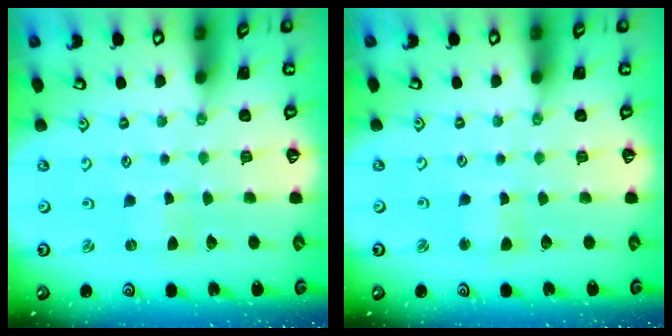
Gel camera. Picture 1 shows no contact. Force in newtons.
{"total": 1.7, "press": 1.7, "slide": 0.2}